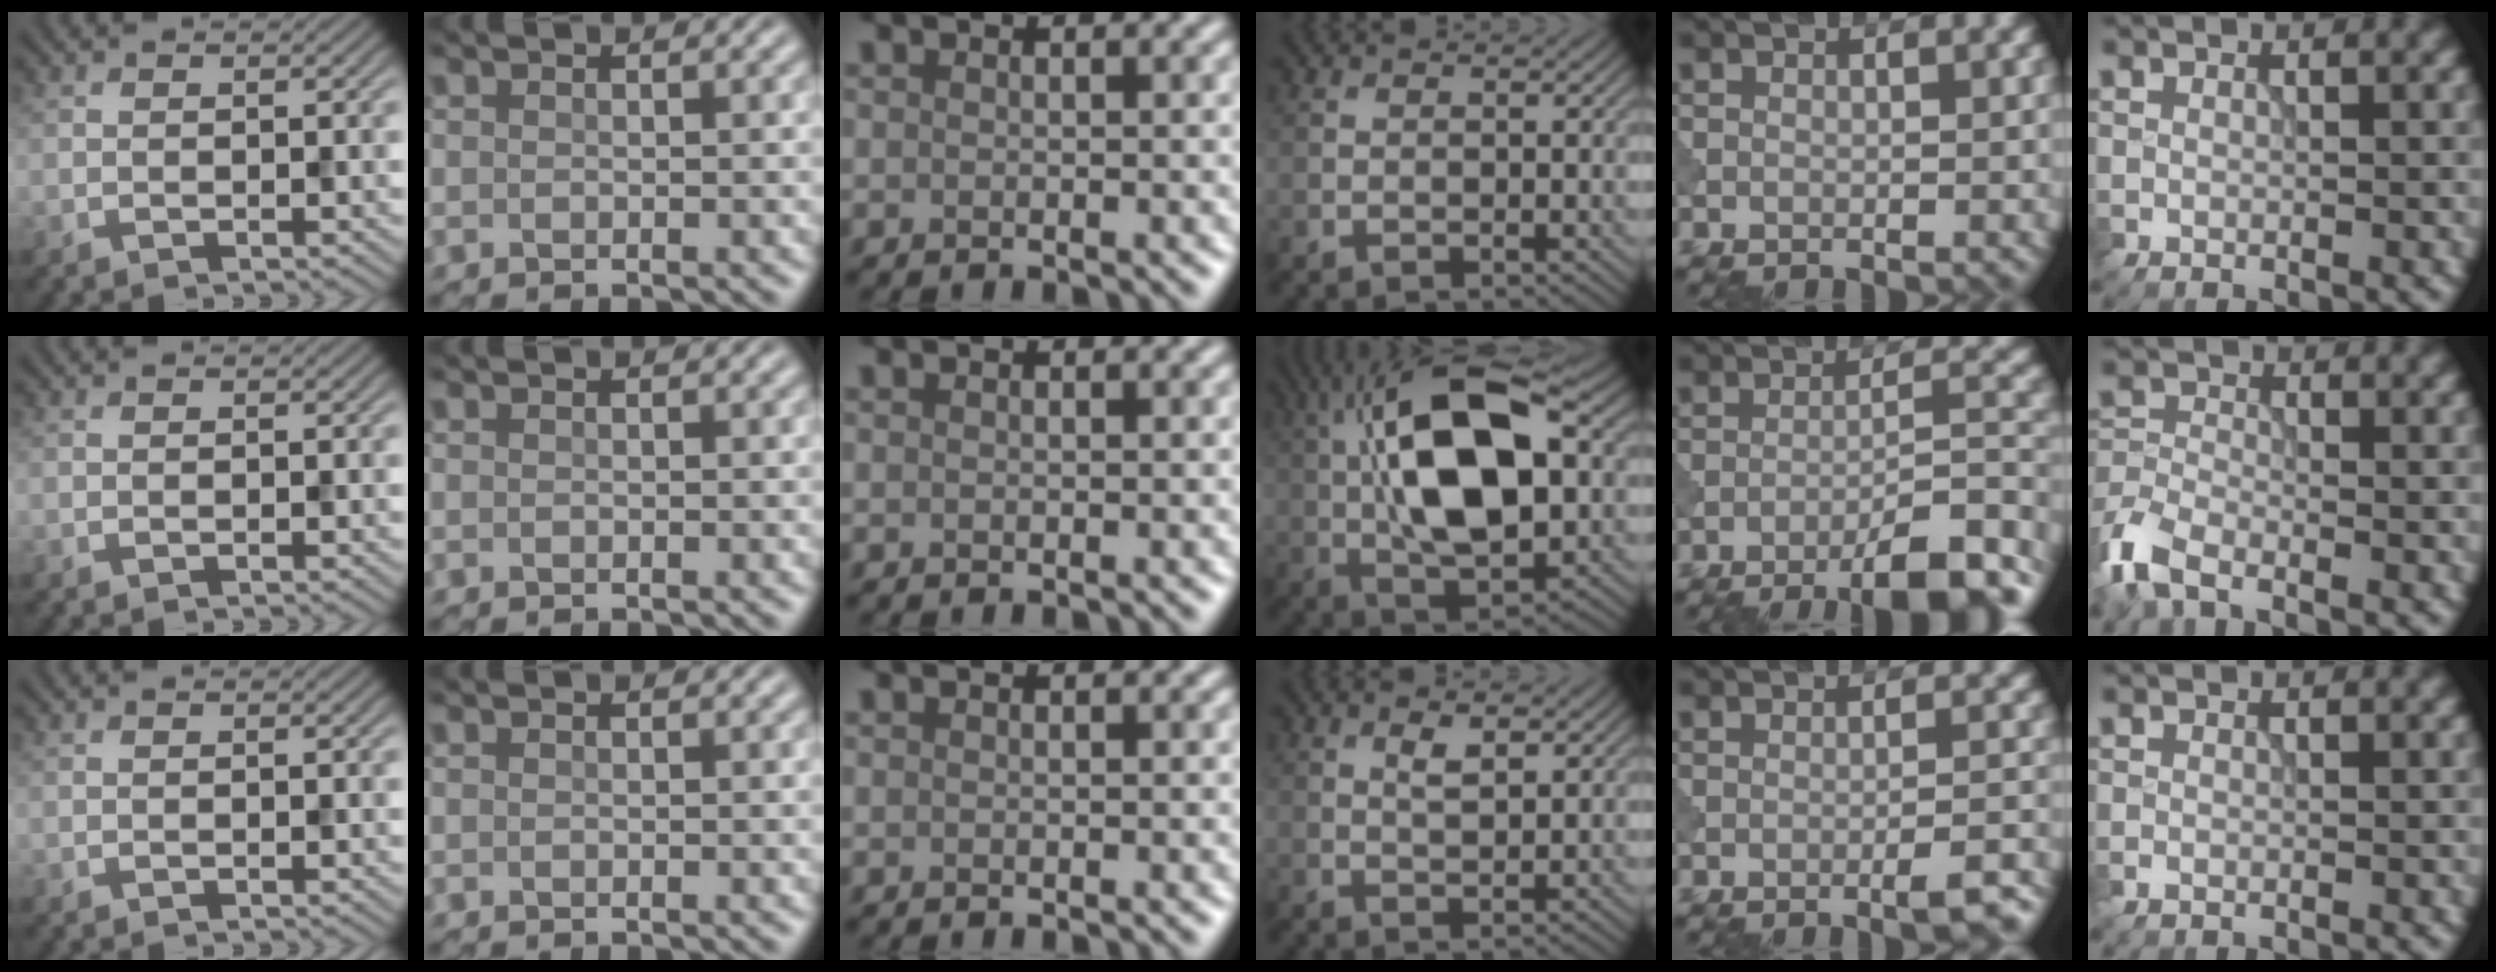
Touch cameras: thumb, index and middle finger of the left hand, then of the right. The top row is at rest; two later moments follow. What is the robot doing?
{"motion": "shake", "object": "bell"}